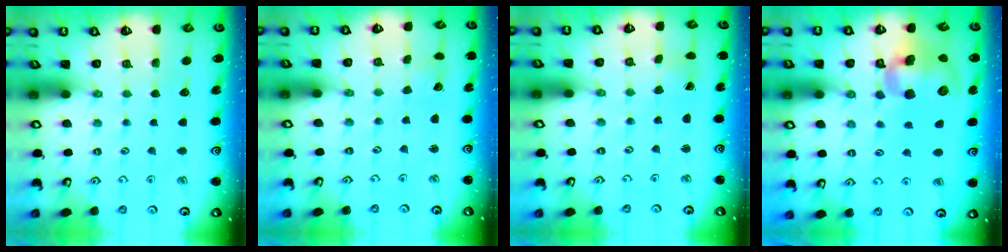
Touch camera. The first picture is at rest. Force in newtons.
{"total": 1.4, "press": 1.4, "slide": 0.0}
{"total": 0.8, "press": 0.8, "slide": 0.0}
{"total": 15.0, "press": 14.8, "slide": 2.4}